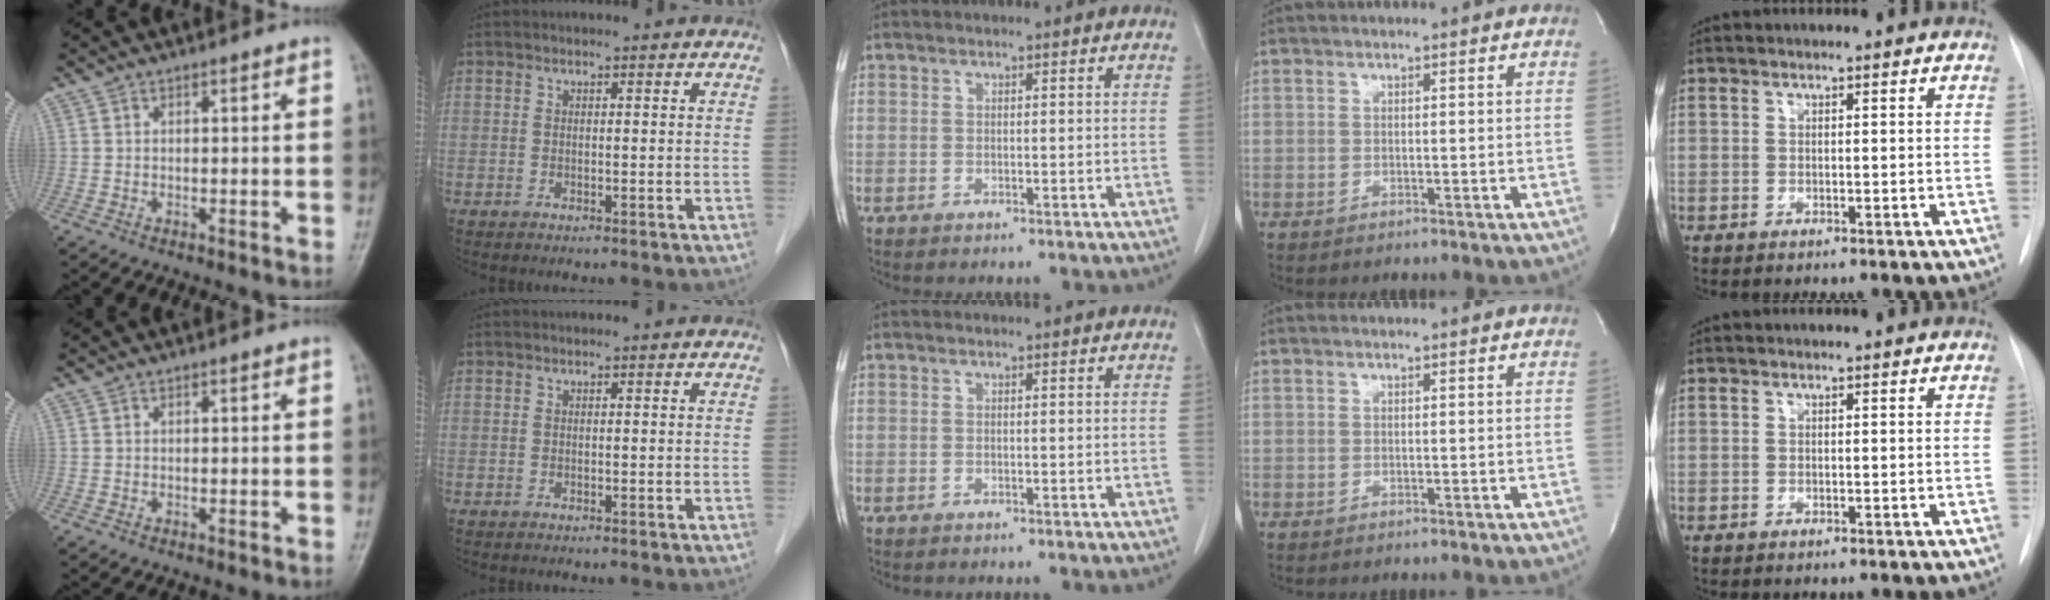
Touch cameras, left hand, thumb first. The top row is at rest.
{}